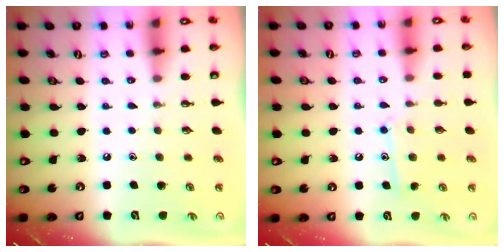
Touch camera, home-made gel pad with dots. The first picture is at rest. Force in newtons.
{"total": 9.6, "press": 9.6, "slide": 0.8}